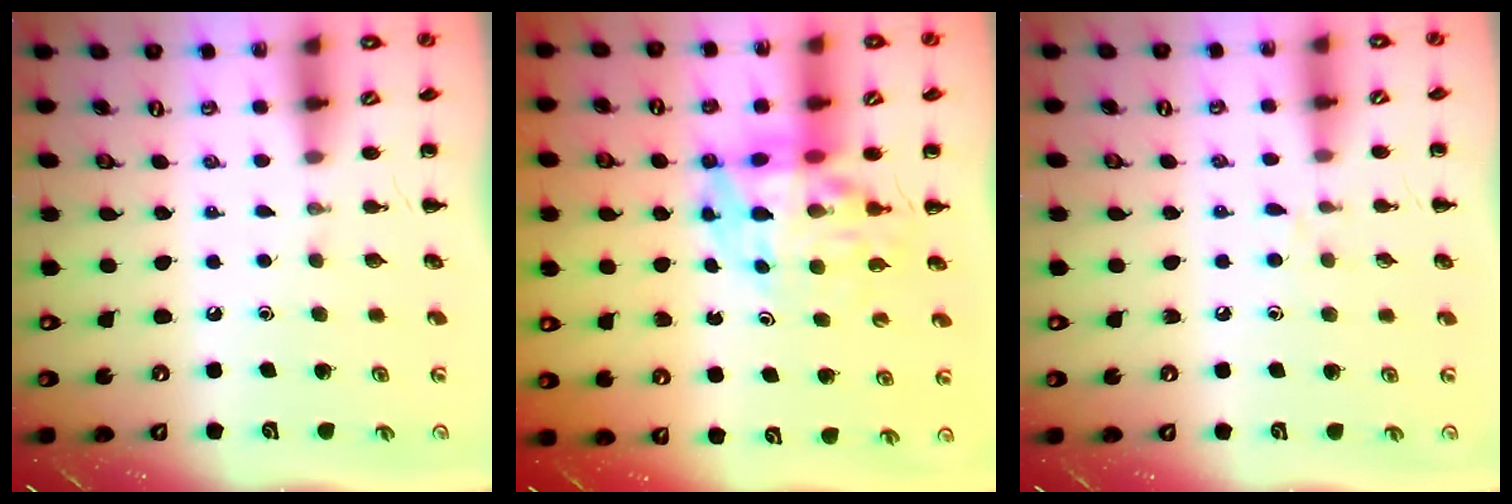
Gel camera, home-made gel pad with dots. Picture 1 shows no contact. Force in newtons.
{"total": 12.3, "press": 11.9, "slide": 3.2}
{"total": 5.5, "press": 5.1, "slide": 2.2}